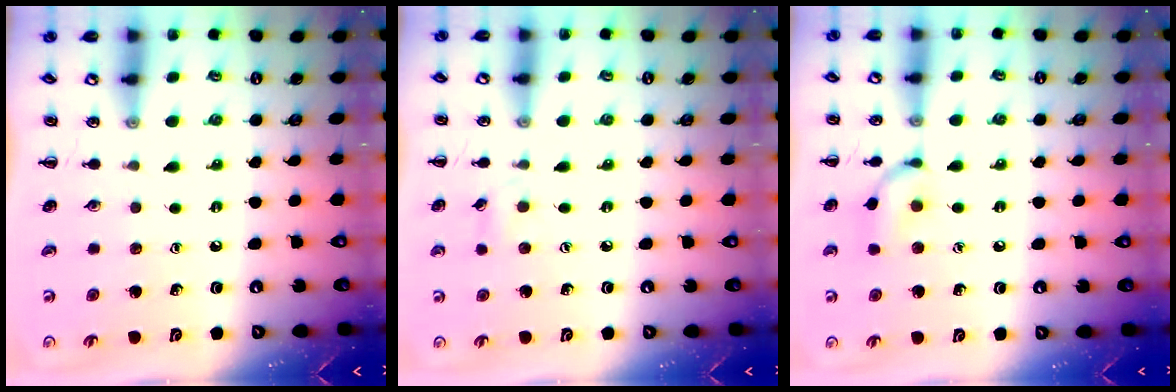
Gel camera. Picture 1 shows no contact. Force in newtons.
{"total": 3.7, "press": 3.4, "slide": 1.4}
{"total": 8.8, "press": 8.8, "slide": 0.3}